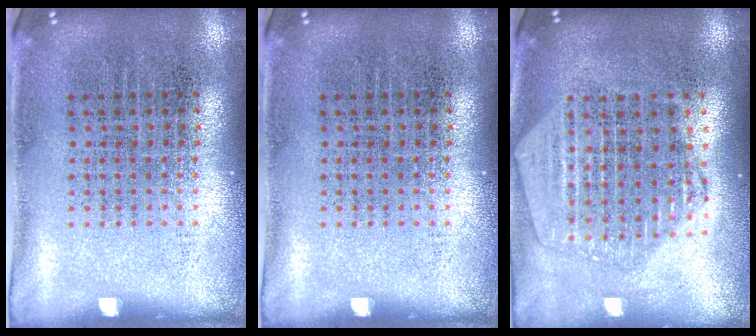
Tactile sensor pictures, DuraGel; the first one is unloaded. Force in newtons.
{"total": 0.0}
{"total": 2.2, "press": 1.9, "slide": 0.9}